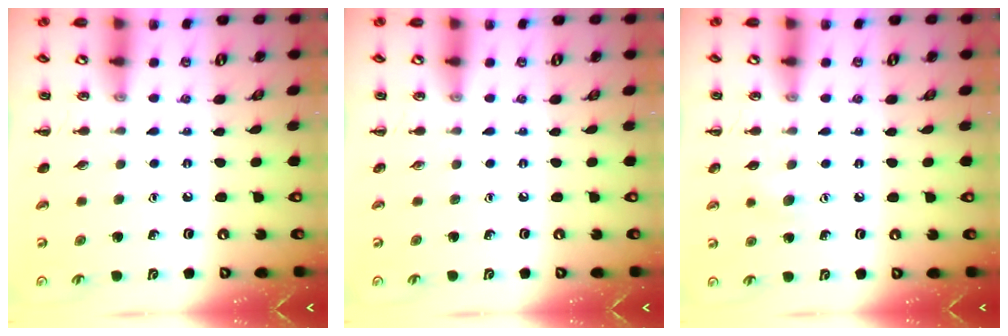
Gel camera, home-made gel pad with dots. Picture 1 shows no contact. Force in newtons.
{"total": 0.0}
{"total": 5.5, "press": 5.4, "slide": 1.0}